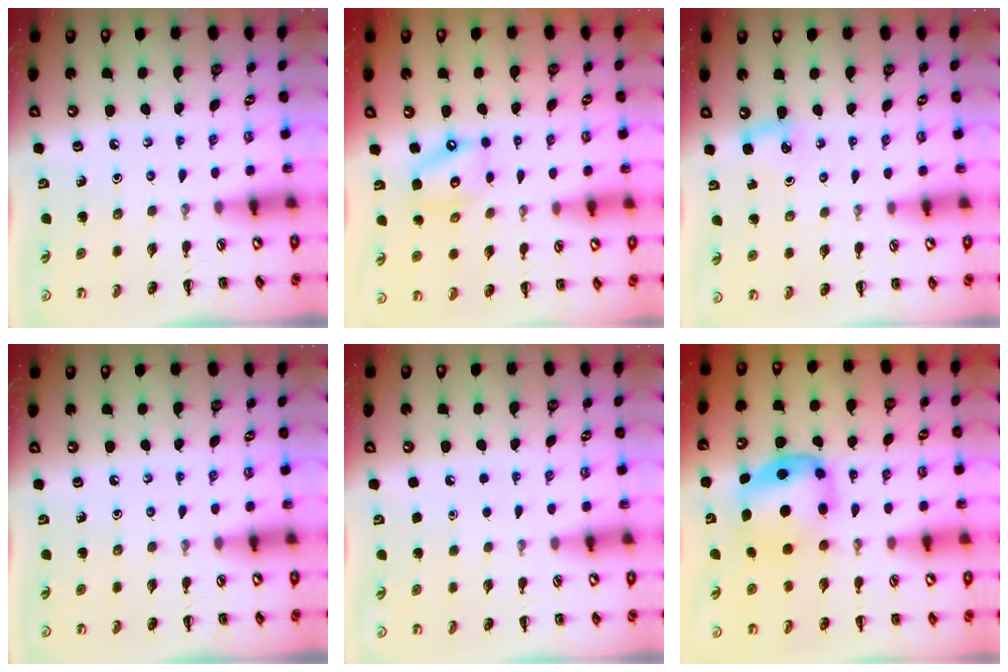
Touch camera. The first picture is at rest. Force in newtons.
{"total": 9.4, "press": 9.3, "slide": 1.4}
{"total": 3.1, "press": 2.9, "slide": 1.1}
{"total": 0.0}
{"total": 2.3, "press": 2.3, "slide": 0.1}
{"total": 6.1, "press": 6.0, "slide": 1.0}